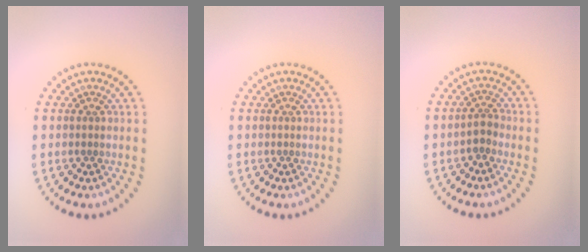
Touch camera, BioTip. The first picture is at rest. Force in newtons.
{"total": 0.0}
{"total": 1.3, "press": 1.1, "slide": 0.8}